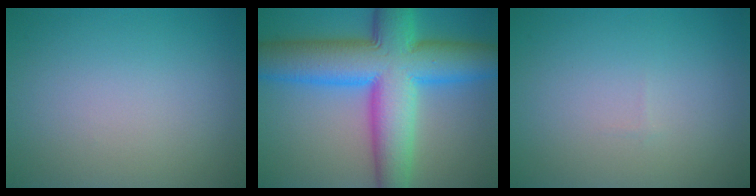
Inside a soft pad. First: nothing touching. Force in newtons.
{"total": 13.3, "press": 13.3, "slide": 0.2}
{"total": 0.0}